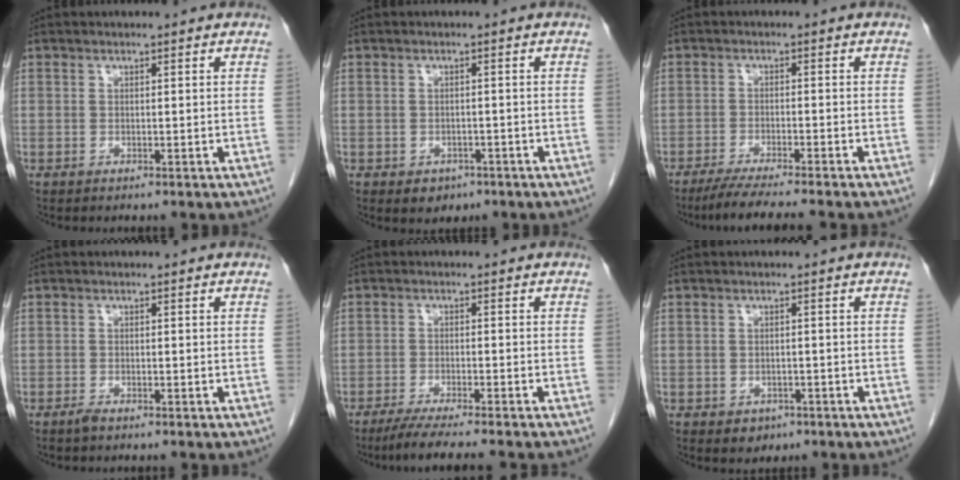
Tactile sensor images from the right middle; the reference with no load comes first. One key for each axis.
{"total": 2.8, "fx": -1.6, "fy": 2.1, "fz": 1.0, "tx": -0.011, "ty": 0.004, "tz": -0.011}
{"total": 8.1, "fx": -6.8, "fy": -1.0, "fz": 4.1, "tx": -0.054, "ty": -0.026, "tz": -0.110}
{"total": 0.9, "fx": -0.8, "fy": 0.1, "fz": 0.5, "tx": -0.015, "ty": -0.002, "tz": -0.014}
{"total": 8.5, "fx": -7.2, "fy": -0.7, "fz": 4.4, "tx": -0.056, "ty": -0.026, "tz": -0.113}
{"total": 2.4, "fx": -1.3, "fy": 1.8, "fz": 0.8, "tx": -0.008, "ty": 0.004, "tz": -0.008}